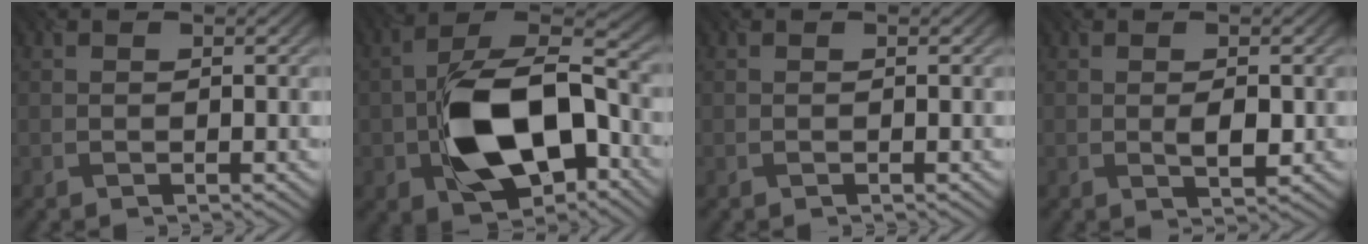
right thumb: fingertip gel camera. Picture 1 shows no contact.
{"total": 13.9, "force": [-3.9, 8.4, 10.4], "torque": [-0.198, -0.024, -0.065]}
{"total": 0.0}
{"total": 2.2, "force": [-0.3, 1.1, 1.8], "torque": [-0.043, -0.002, 0.001]}